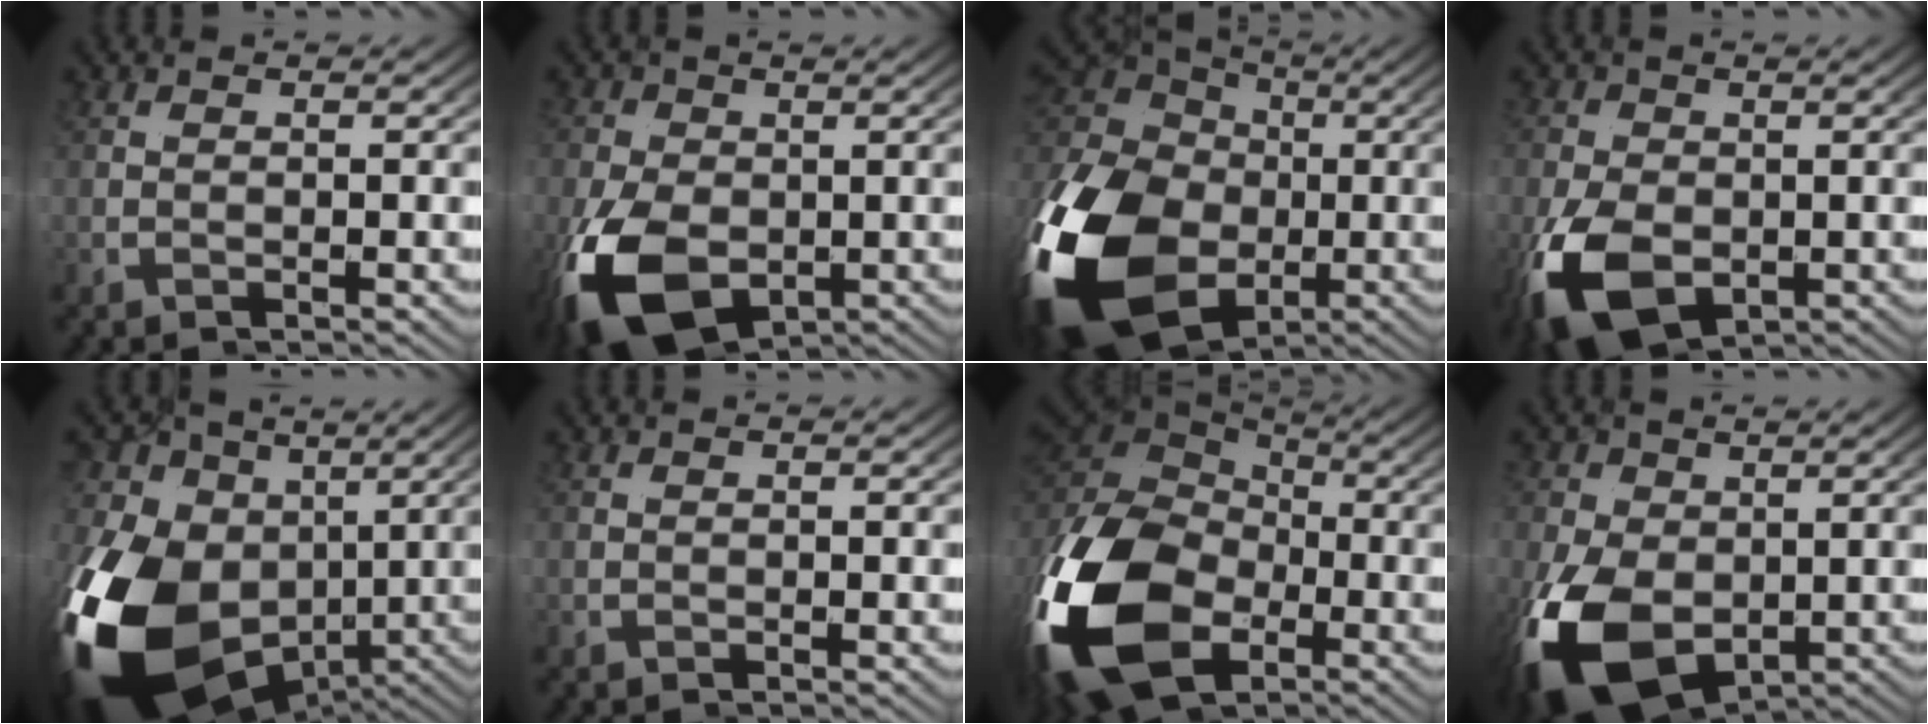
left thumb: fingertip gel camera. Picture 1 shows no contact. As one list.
[{"total": 10.7, "force": [-3.0, 7.4, 7.2], "torque": [-0.156, -0.044, -0.034]}, {"total": 19.5, "force": [-2.3, 12.5, 14.8], "torque": [-0.299, -0.034, -0.032]}, {"total": 8.4, "force": [-2.5, 5.9, 5.5], "torque": [-0.119, -0.037, -0.029]}, {"total": 20.8, "force": [-3.8, 14.1, 14.9], "torque": [-0.284, -0.042, -0.050]}, {"total": 0.0}, {"total": 17.1, "force": [-3.1, 10.3, 13.3], "torque": [-0.278, -0.033, -0.035]}, {"total": 12.8, "force": [-3.2, 9.2, 8.4], "torque": [-0.192, -0.052, -0.037]}]